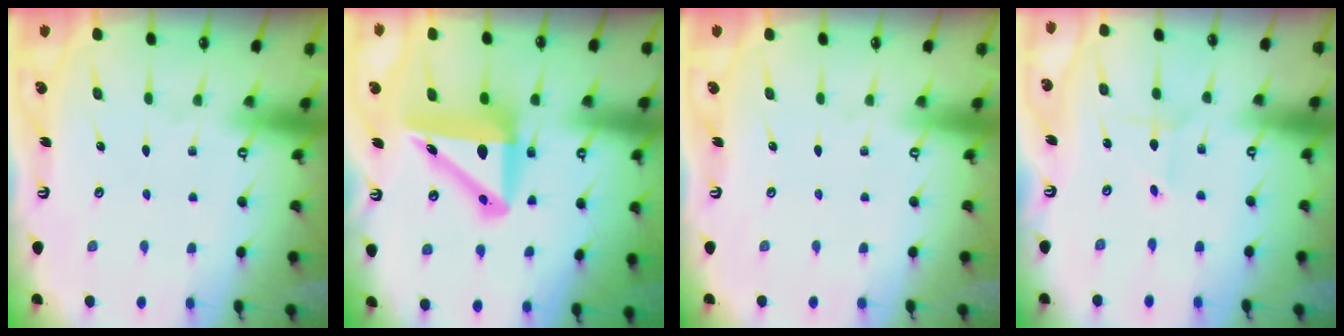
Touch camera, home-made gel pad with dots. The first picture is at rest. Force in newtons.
{"total": 14.3, "press": 13.8, "slide": 3.8}
{"total": 0.0}
{"total": 0.7, "press": 0.7, "slide": 0.0}